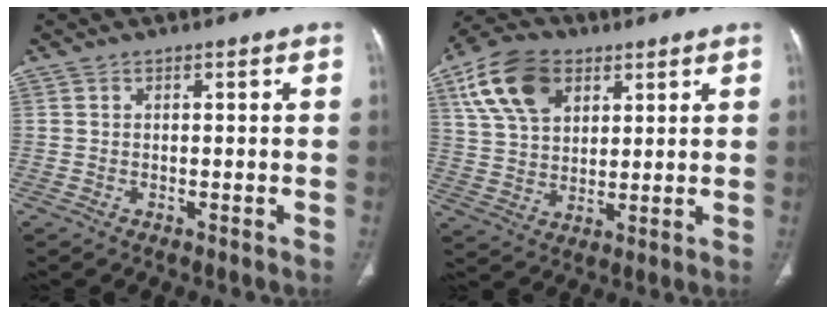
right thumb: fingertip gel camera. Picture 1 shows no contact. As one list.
[{"total": 13.9, "force": [6.3, 9.0, 8.6], "torque": [-0.148, -0.008, 0.120]}]